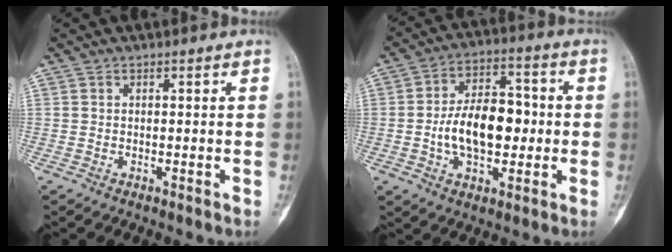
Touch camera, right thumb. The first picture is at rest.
{"total": 13.9, "force": [-1.1, 8.3, 11.1], "torque": [-0.163, 0.028, -0.019]}